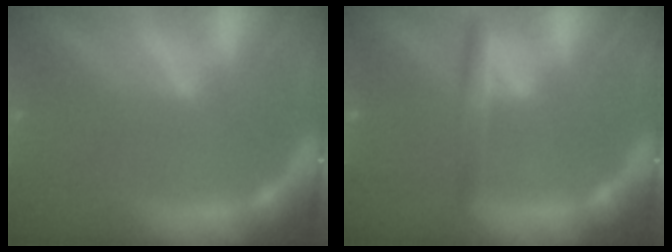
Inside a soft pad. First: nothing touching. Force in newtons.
{"total": 2.4}